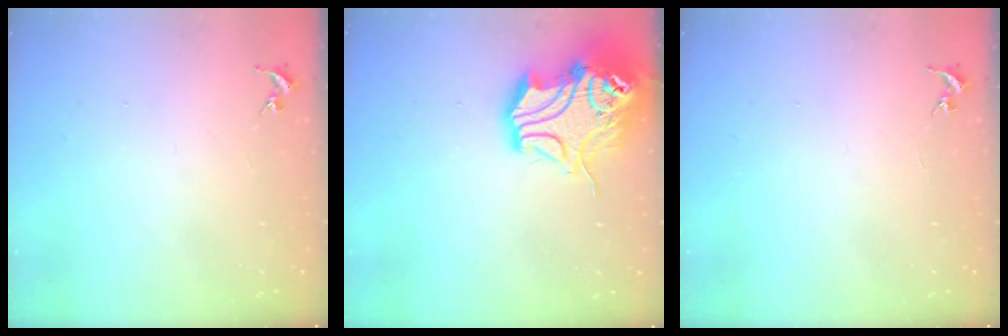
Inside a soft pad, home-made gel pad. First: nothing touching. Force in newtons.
{"total": 19.2, "press": 19.0, "slide": 2.7}
{"total": 0.0}